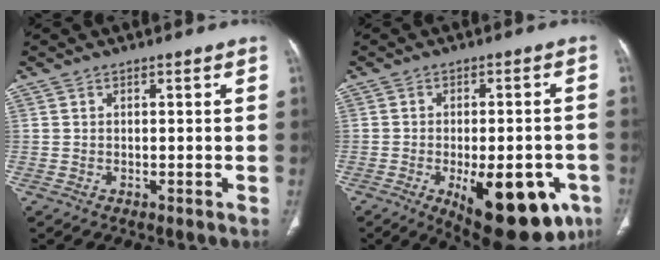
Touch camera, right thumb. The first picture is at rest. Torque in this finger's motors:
{"motor_torque": [2.56, 2.45, 1.22, -1.20, 0.39]}